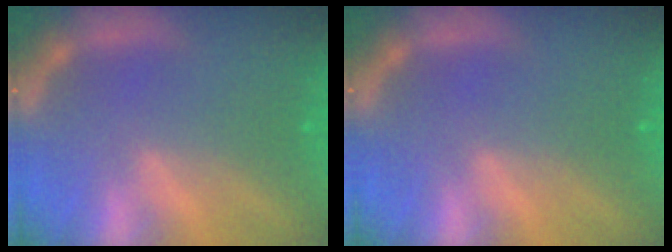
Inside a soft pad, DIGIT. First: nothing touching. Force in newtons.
{"total": 0.0}